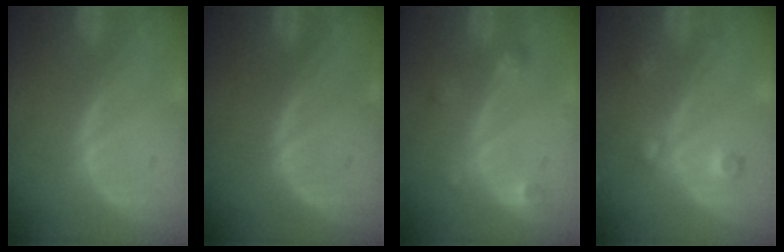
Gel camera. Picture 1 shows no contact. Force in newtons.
{"total": 0.0}
{"total": 2.7, "press": 2.6, "slide": 0.5}
{"total": 3.5, "press": 3.3, "slide": 1.2}